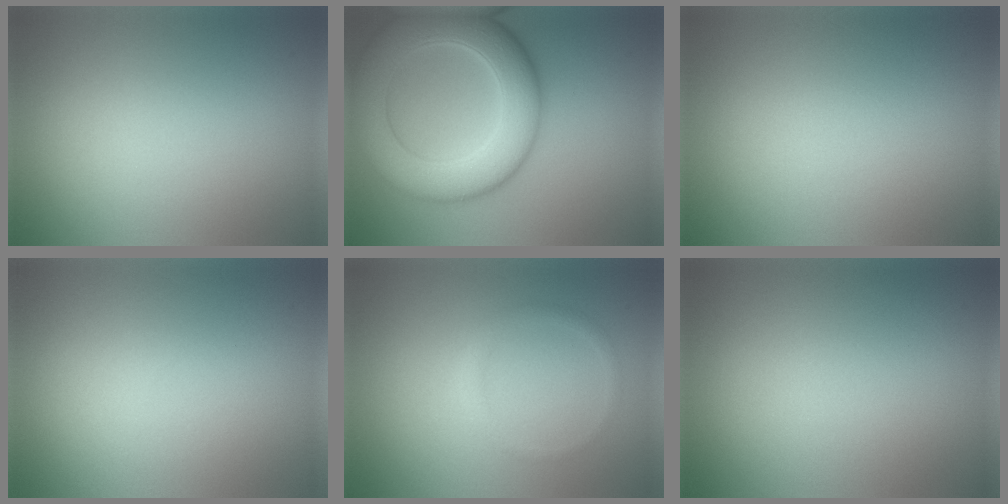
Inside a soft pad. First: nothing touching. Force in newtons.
{"total": 10.1, "press": 10.1, "slide": 0.1}
{"total": 0.0}
{"total": 0.0}
{"total": 1.2, "press": 1.2, "slide": 0.0}
{"total": 0.0}